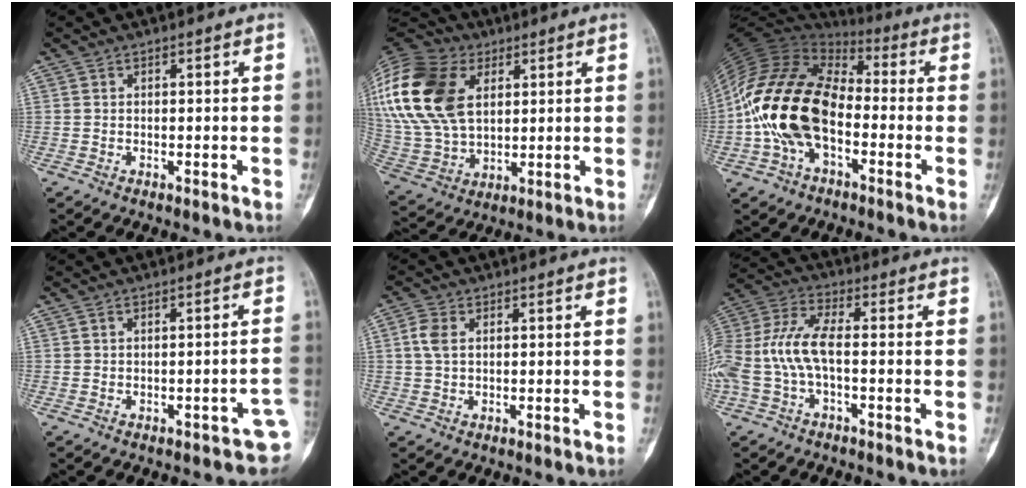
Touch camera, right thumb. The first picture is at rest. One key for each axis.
{"total": 27.5, "fx": 8.9, "fy": 18.1, "fz": 18.6, "tx": -0.430, "ty": 0.025, "tz": 0.174}
{"total": 19.1, "fx": -3.2, "fy": 11.6, "fz": 14.8, "tx": -0.286, "ty": 0.037, "tz": -0.066}
{"total": 4.1, "fx": -1.6, "fy": 1.7, "fz": 3.3, "tx": -0.023, "ty": 0.017, "tz": -0.015}
{"total": 3.5, "fx": 0.8, "fy": 2.2, "fz": 2.6, "tx": -0.064, "ty": 0.011, "tz": 0.011}
{"total": 12.3, "fx": -1.9, "fy": 5.5, "fz": 10.8, "tx": -0.249, "ty": 0.040, "tz": -0.041}